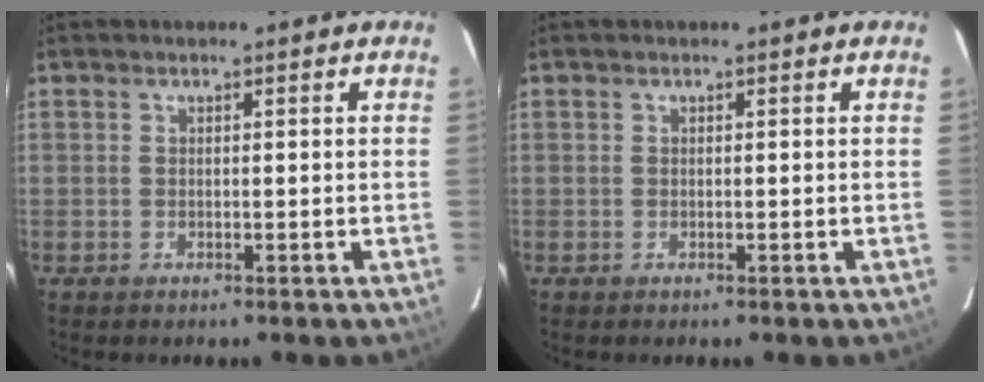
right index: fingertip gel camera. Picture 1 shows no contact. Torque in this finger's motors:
{"motor_torque": [-0.14, 0.08, 0.00, 0.01]}